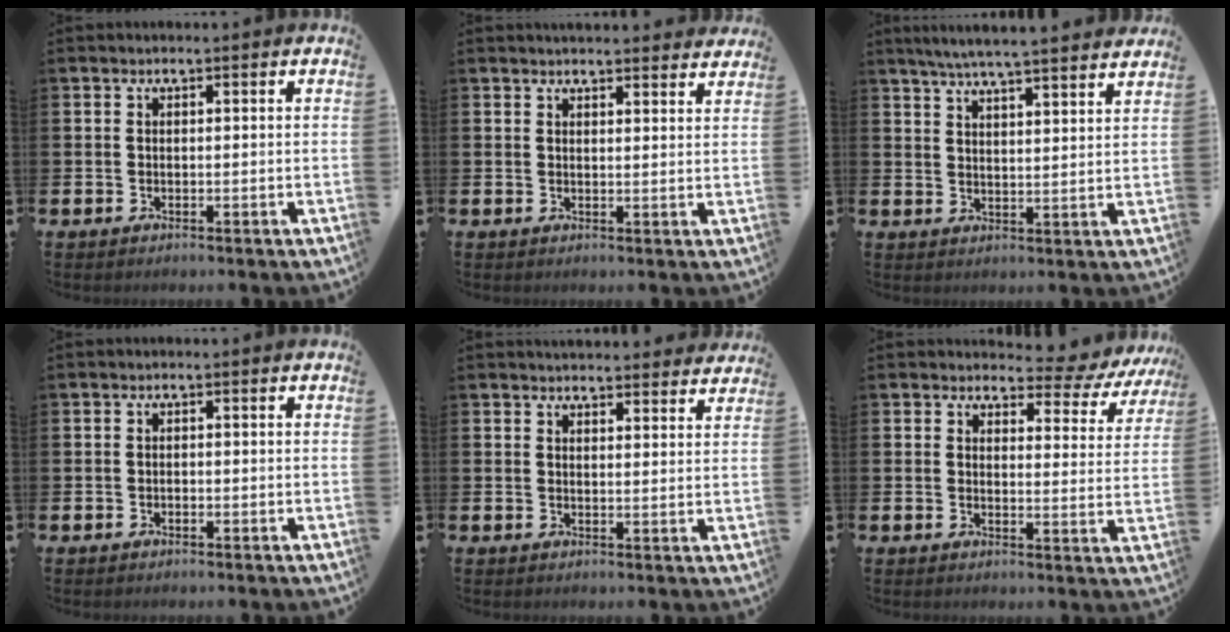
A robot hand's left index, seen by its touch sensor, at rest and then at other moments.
{"total": 2.8, "force": [2.8, 0.2, 0.0], "torque": [-0.004, -0.015, 0.052]}
{"total": 5.9, "force": [5.6, -0.4, 1.7], "torque": [-0.048, -0.029, 0.098]}
{"total": 0.5, "force": [-0.3, 0.4, 0.1], "torque": [-0.004, 0.001, -0.008]}
{"total": 3.6, "force": [3.5, 0.4, 0.0], "torque": [0.002, -0.023, 0.063]}
{"total": 3.9, "force": [3.5, 1.5, 0.8], "torque": [-0.015, -0.032, 0.051]}